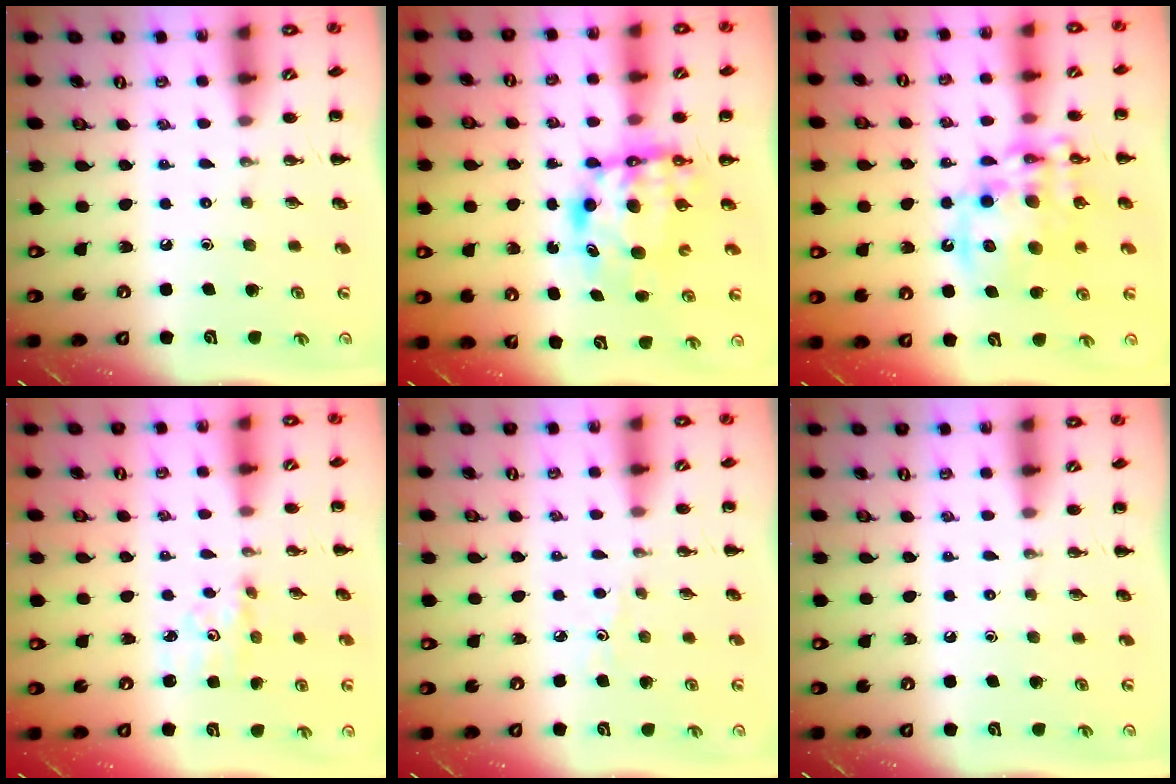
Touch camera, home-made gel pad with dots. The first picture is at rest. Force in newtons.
{"total": 6.9, "press": 6.7, "slide": 1.6}
{"total": 16.5, "press": 16.1, "slide": 3.8}
{"total": 2.9, "press": 2.8, "slide": 0.7}
{"total": 2.2, "press": 2.0, "slide": 0.9}
{"total": 0.0}